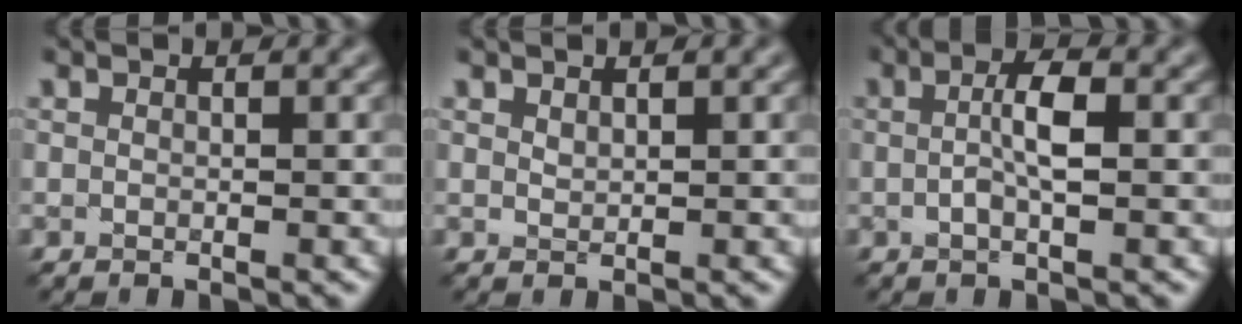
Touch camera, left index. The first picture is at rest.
{"total": 0.5, "force": [0.5, 0.1, 0.1], "torque": [-0.003, -0.001, 0.013]}
{"total": 2.9, "force": [-0.1, 0.7, 2.8], "torque": [-0.053, 0.005, -0.005]}